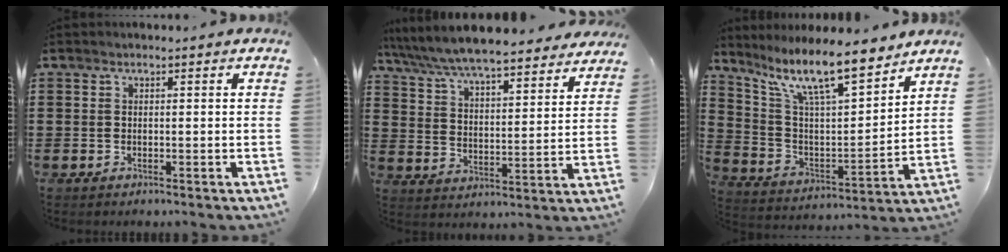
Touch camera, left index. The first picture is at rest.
{"total": 7.5, "force": [7.2, 0.1, 2.1], "torque": [-0.071, -0.045, 0.126]}
{"total": 11.6, "force": [9.2, 1.9, 6.8], "torque": [-0.152, -0.048, 0.159]}